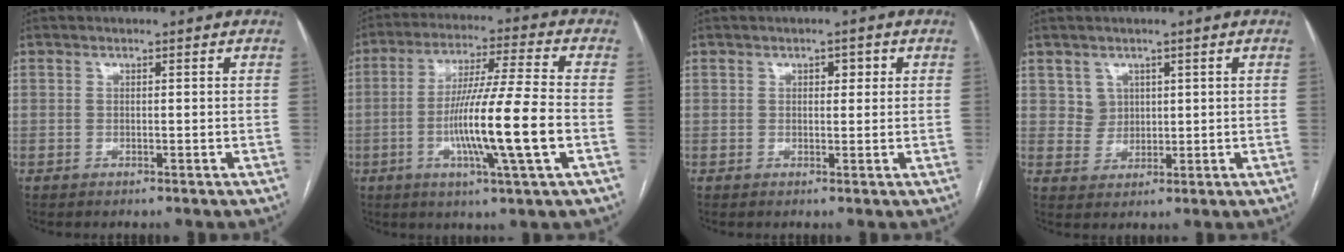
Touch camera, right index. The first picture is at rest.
{"total": 14.3, "force": [-3.3, -0.7, 13.9], "torque": [-0.256, -0.009, -0.065]}
{"total": 1.9, "force": [0.6, 1.1, 1.4], "torque": [-0.016, 0.009, 0.007]}
{"total": 3.2, "force": [1.4, 2.9, 0.2], "torque": [0.001, 0.004, 0.027]}